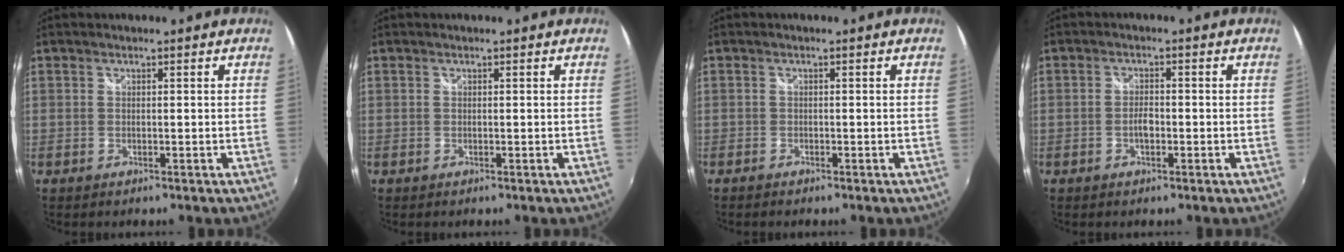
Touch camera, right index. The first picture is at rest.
{"total": 0.0}
{"total": 1.1, "force": [-0.9, 0.4, 0.3], "torque": [-0.011, -0.003, -0.018]}
{"total": 2.3, "force": [-0.8, 1.2, 1.8], "torque": [-0.034, 0.000, -0.014]}